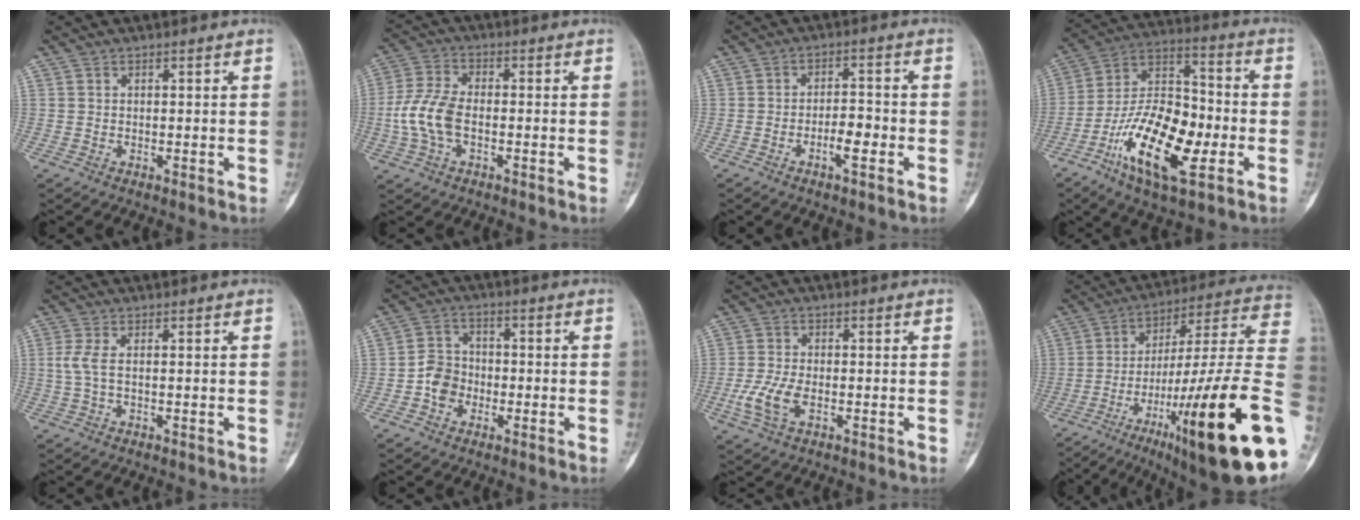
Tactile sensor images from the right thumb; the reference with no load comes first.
{"total": 9.1, "force": [-1.6, 5.2, 7.3], "torque": [-0.165, 0.020, -0.034]}
{"total": 4.9, "force": [-2.1, 1.7, 4.1], "torque": [-0.065, 0.021, -0.037]}
{"total": 20.1, "force": [-6.8, 8.8, 16.8], "torque": [-0.288, 0.028, -0.121]}
{"total": 3.2, "force": [0.1, 1.1, 3.0], "torque": [-0.090, 0.002, 0.005]}
{"total": 5.8, "force": [-1.9, 4.7, 2.8], "torque": [-0.031, 0.024, -0.045]}
{"total": 6.3, "force": [-1.9, 3.2, 5.1], "torque": [-0.123, 0.004, -0.035]}
{"total": 30.2, "force": [-9.1, 4.2, 28.5], "torque": [-0.403, 0.031, -0.139]}